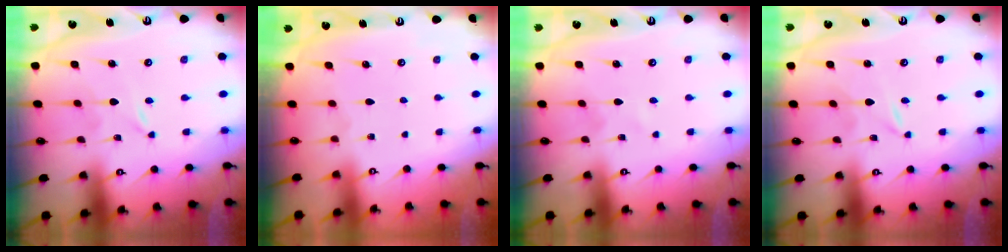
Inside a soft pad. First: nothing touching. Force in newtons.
{"total": 0.0}
{"total": 0.0}
{"total": 0.0}